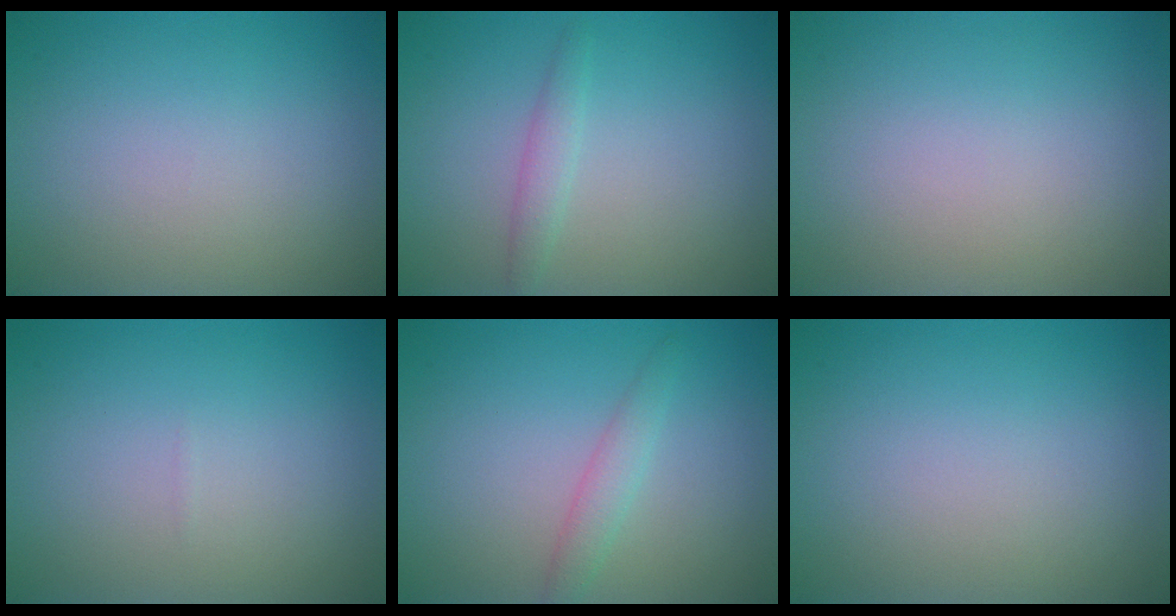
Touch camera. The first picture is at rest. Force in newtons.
{"total": 1.5, "press": 1.5, "slide": 0.0}
{"total": 0.0}
{"total": 0.0}
{"total": 1.7, "press": 1.7, "slide": 0.1}
{"total": 0.0}